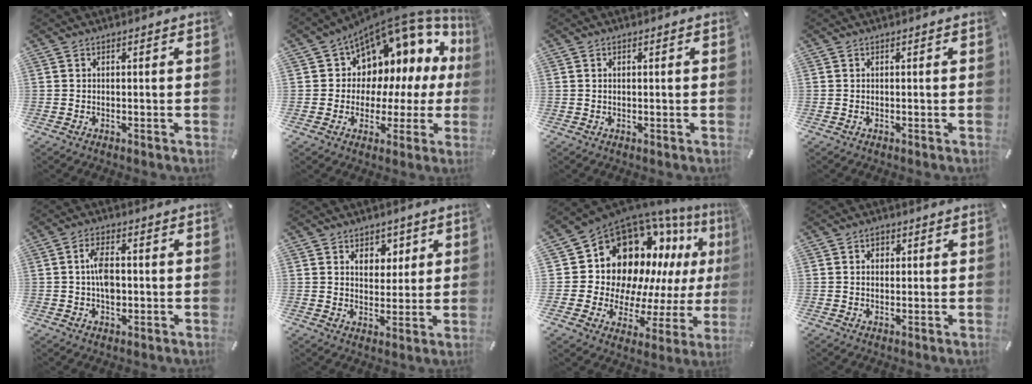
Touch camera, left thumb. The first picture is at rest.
{"total": 9.9, "force": [5.5, 7.3, 3.7], "torque": [-0.055, -0.077, 0.095]}
{"total": 0.7, "force": [0.2, 0.3, 0.6], "torque": [-0.012, 0.002, 0.002]}
{"total": 0.0}
{"total": 5.8, "force": [-0.2, 3.3, 4.8], "torque": [-0.088, 0.003, -0.005]}
{"total": 5.5, "force": [2.8, 4.2, 2.0], "torque": [-0.014, -0.009, 0.042]}
{"total": 17.3, "force": [8.7, 12.5, 8.2], "torque": [-0.128, -0.101, 0.173]}
{"total": 2.3, "force": [0.5, 1.7, 1.4], "torque": [-0.014, 0.000, 0.003]}